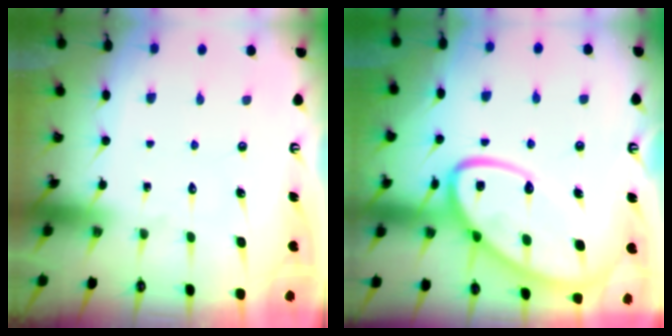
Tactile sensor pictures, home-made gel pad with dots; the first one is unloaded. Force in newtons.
{"total": 19.6, "press": 19.5, "slide": 1.8}